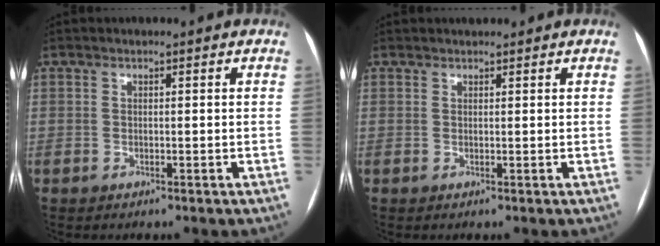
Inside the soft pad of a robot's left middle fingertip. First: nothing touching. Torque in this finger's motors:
{"motor_torque": [-0.19, -0.10, 0.07, 0.00]}